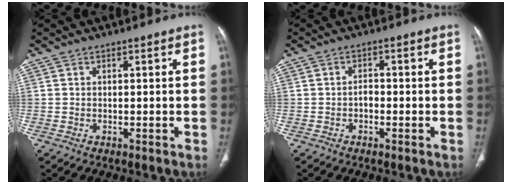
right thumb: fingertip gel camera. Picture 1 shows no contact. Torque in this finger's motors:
{"motor_torque": [0.62, 0.36, 0.14, -0.58, 0.06]}